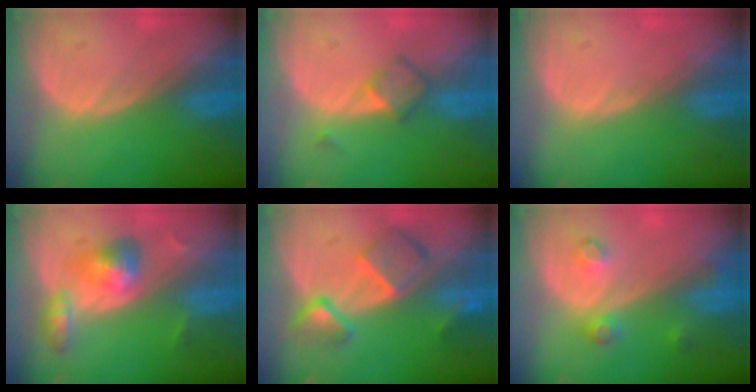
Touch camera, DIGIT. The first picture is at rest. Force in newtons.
{"total": 3.6, "press": 3.3, "slide": 1.2}
{"total": 0.5, "press": 0.0, "slide": 0.5}
{"total": 5.8, "press": 5.6, "slide": 1.3}
{"total": 7.9, "press": 6.8, "slide": 4.1}
{"total": 3.5, "press": 3.3, "slide": 1.3}